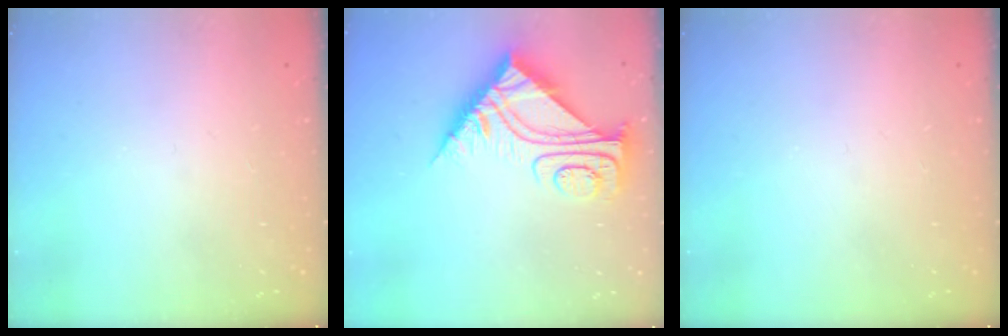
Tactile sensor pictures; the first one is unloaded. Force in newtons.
{"total": 10.7, "press": 10.7, "slide": 1.0}
{"total": 0.0}